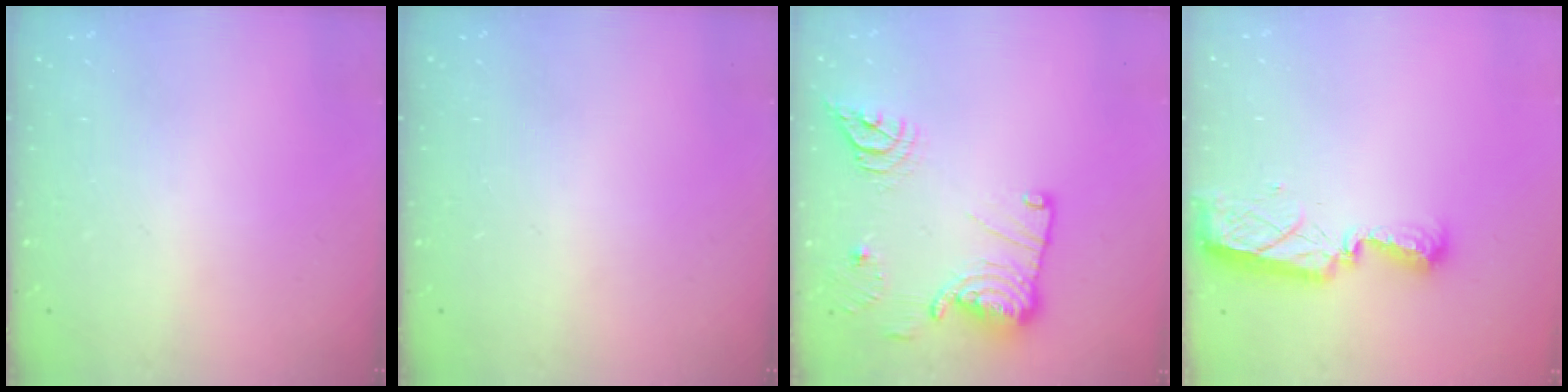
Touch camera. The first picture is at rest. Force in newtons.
{"total": 0.0}
{"total": 17.4, "press": 17.2, "slide": 2.7}
{"total": 7.9, "press": 7.9, "slide": 0.9}